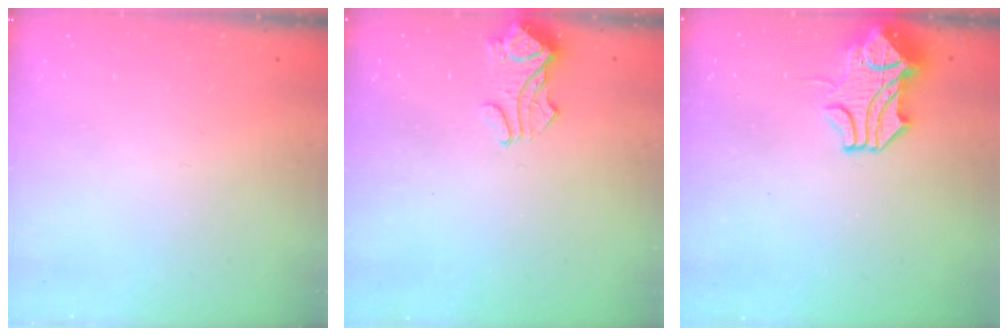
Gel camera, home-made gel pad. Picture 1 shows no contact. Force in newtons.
{"total": 2.2, "press": 2.2, "slide": 0.1}
{"total": 2.0, "press": 1.3, "slide": 1.5}